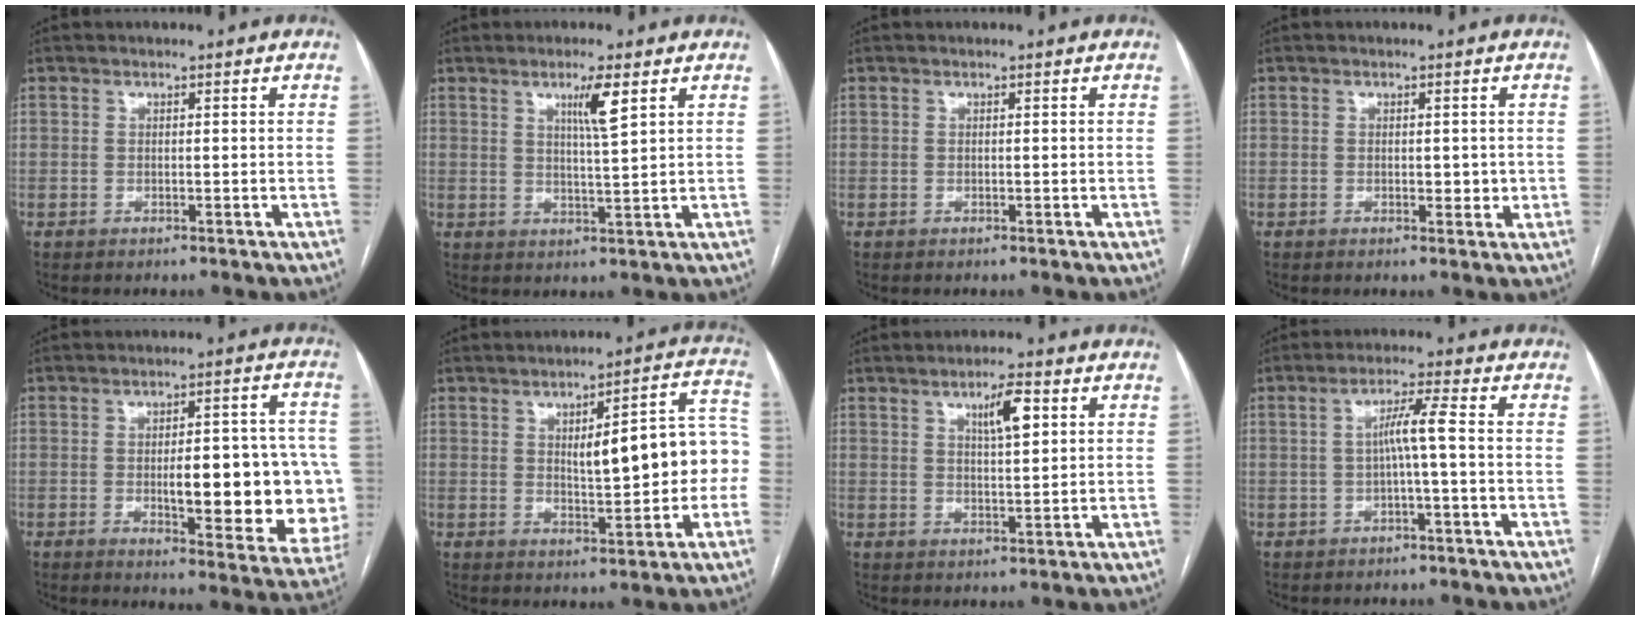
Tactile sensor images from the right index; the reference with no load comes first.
{"total": 4.7, "force": [2.3, -0.2, 4.1], "torque": [-0.071, -0.006, 0.040]}
{"total": 0.0}
{"total": 2.1, "force": [0.1, 1.3, 1.7], "torque": [-0.015, 0.001, 0.004]}
{"total": 18.1, "force": [-2.1, 5.2, 17.2], "torque": [-0.154, 0.024, -0.005]}
{"total": 11.9, "force": [-0.2, 3.2, 11.5], "torque": [-0.146, 0.036, 0.006]}
{"total": 5.2, "force": [2.2, 0.9, 4.6], "torque": [-0.079, 0.003, 0.038]}
{"total": 4.3, "force": [-0.5, -0.4, 4.2], "torque": [-0.075, 0.015, -0.005]}